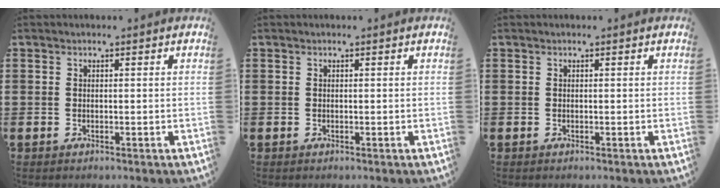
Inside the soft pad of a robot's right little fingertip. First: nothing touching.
{"total": 0.0}
{"total": 0.0}